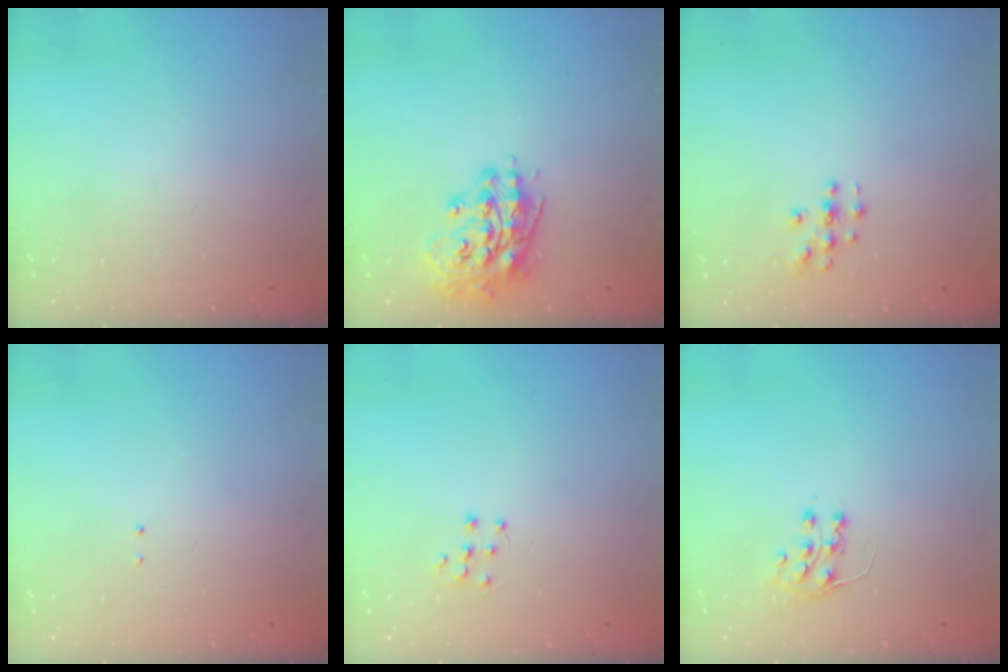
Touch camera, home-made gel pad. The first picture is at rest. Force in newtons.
{"total": 14.8, "press": 14.6, "slide": 2.5}
{"total": 3.4, "press": 3.4, "slide": 0.2}
{"total": 1.3, "press": 1.2, "slide": 0.6}
{"total": 6.2, "press": 6.2, "slide": 0.4}
{"total": 7.3, "press": 7.3, "slide": 0.5}